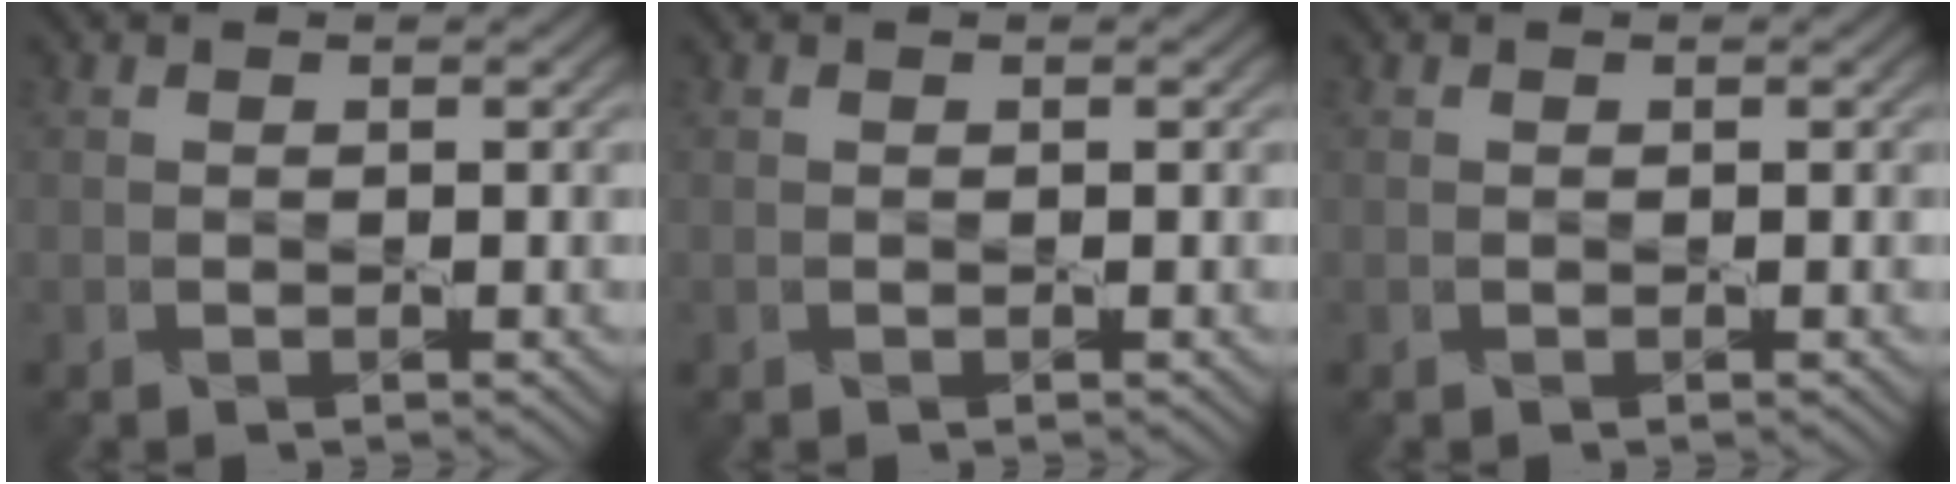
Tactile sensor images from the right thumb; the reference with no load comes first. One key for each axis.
{"total": 0.0}
{"total": 0.0}